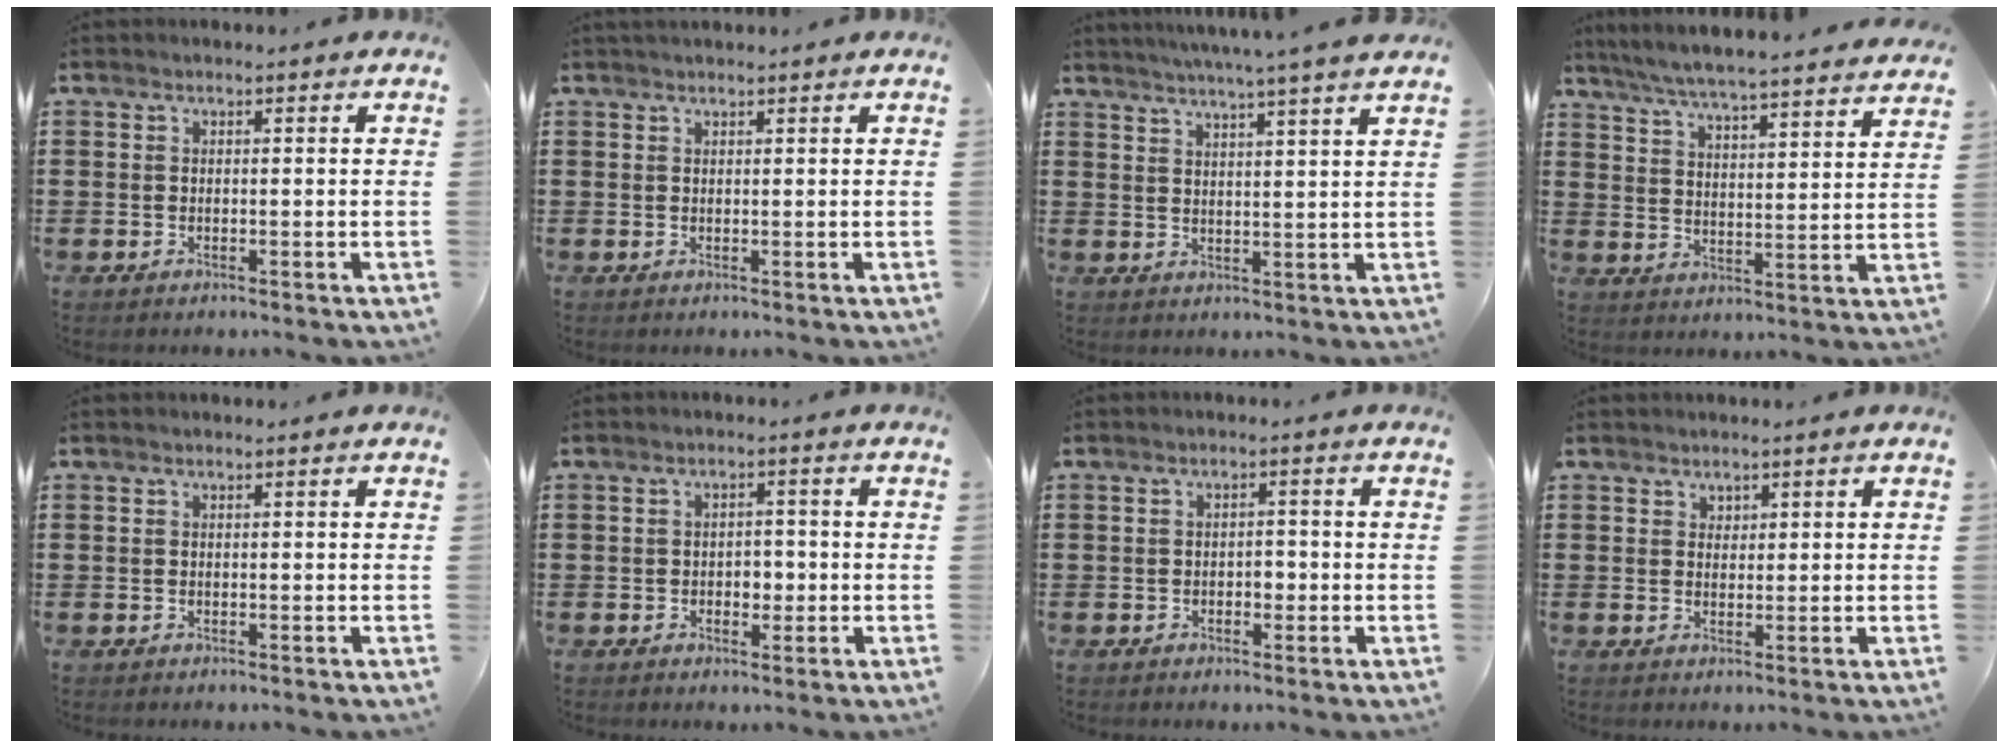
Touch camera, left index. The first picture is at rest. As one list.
[{"total": 0.9, "force": [0.8, 0.1, 0.3], "torque": [-0.007, 0.000, 0.016]}, {"total": 4.3, "force": [3.8, -1.2, 1.7], "torque": [-0.045, -0.019, 0.063]}, {"total": 5.7, "force": [5.4, -0.5, 1.7], "torque": [-0.058, -0.039, 0.091]}, {"total": 0.0}, {"total": 2.4, "force": [-0.5, 1.7, 1.6], "torque": [-0.034, 0.005, -0.014]}, {"total": 1.6, "force": [-0.5, 1.0, 1.1], "torque": [-0.024, 0.003, -0.013]}, {"total": 1.4, "force": [1.1, 0.7, 0.2], "torque": [-0.006, 0.001, 0.023]}]